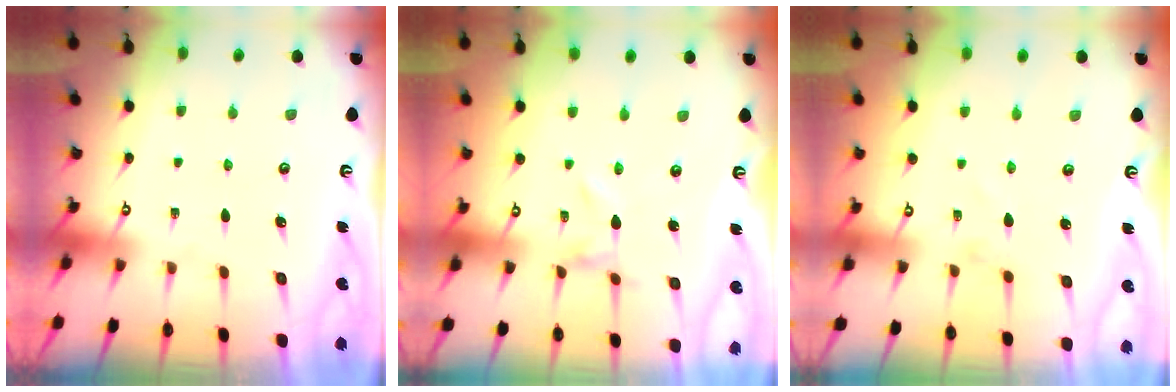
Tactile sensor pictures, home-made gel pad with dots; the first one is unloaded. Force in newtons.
{"total": 0.0}
{"total": 0.8, "press": 0.8, "slide": 0.1}